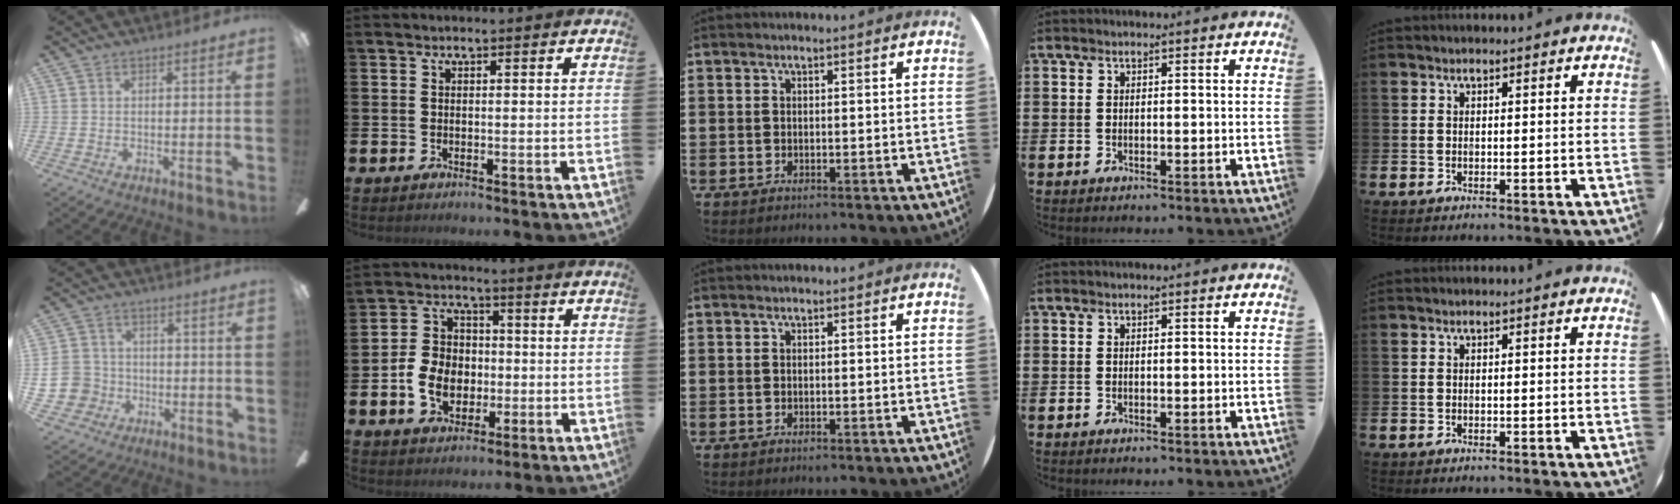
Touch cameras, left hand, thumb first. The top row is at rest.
{"thumb": {"total": 9.0, "force": [-1.5, 8.5, 2.7], "torque": [-0.083, 0.024, -0.024]}, "index": {"total": 7.0, "force": [-1.3, 5.7, 3.8], "torque": [-0.089, 0.013, -0.026]}}